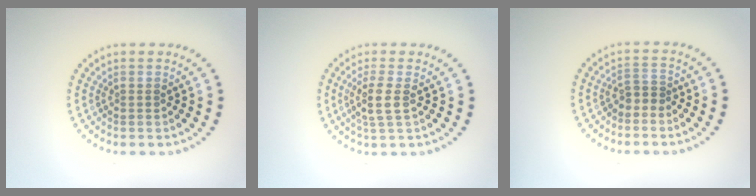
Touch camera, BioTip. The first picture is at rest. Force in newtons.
{"total": 2.3, "press": 2.0, "slide": 1.2}
{"total": 1.3, "press": 1.0, "slide": 0.8}